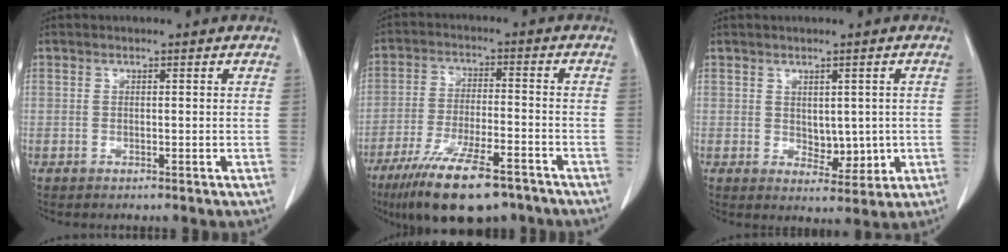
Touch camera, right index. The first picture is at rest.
{"total": 14.8, "force": [-10.6, 3.6, 9.7], "torque": [-0.174, -0.029, -0.179]}
{"total": 4.8, "force": [-0.2, 2.8, 3.9], "torque": [-0.047, -0.006, 0.010]}